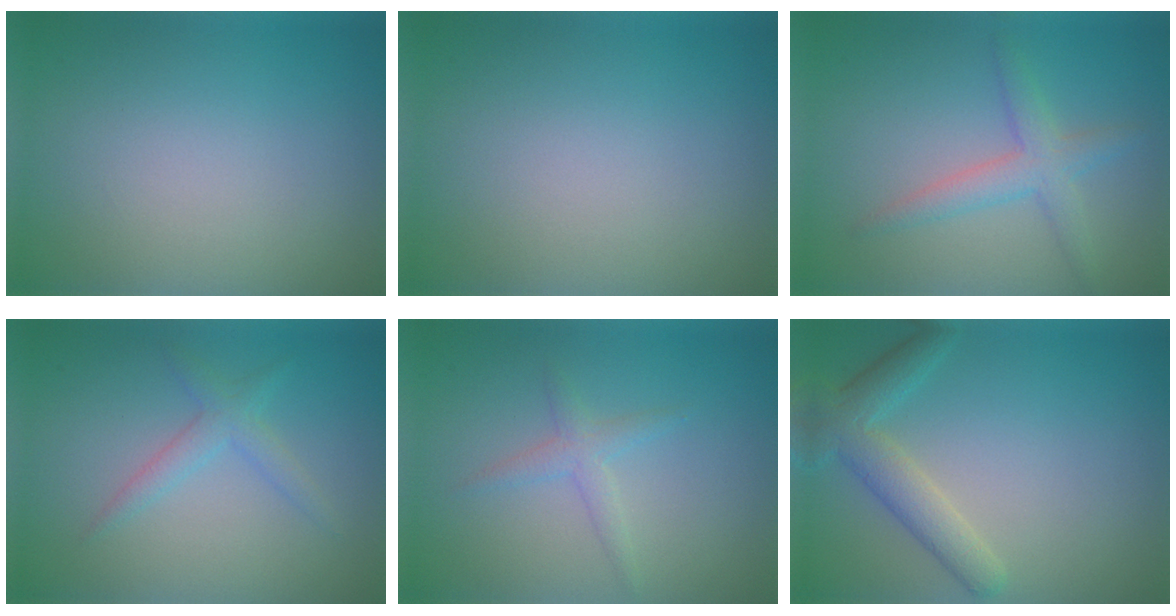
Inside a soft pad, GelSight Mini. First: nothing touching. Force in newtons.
{"total": 0.0}
{"total": 2.9, "press": 2.9, "slide": 0.1}
{"total": 1.9, "press": 1.9, "slide": 0.0}
{"total": 1.6, "press": 1.6, "slide": 0.1}
{"total": 3.7, "press": 3.7, "slide": 0.1}